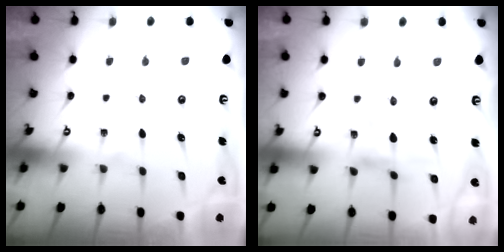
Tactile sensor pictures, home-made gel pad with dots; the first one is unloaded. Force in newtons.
{"total": 0.0}